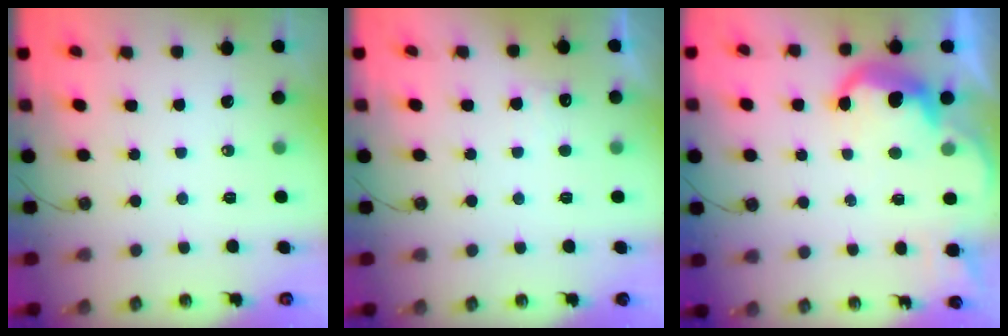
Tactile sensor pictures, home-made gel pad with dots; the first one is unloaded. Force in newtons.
{"total": 5.7, "press": 5.6, "slide": 1.3}
{"total": 7.9, "press": 7.9, "slide": 0.8}